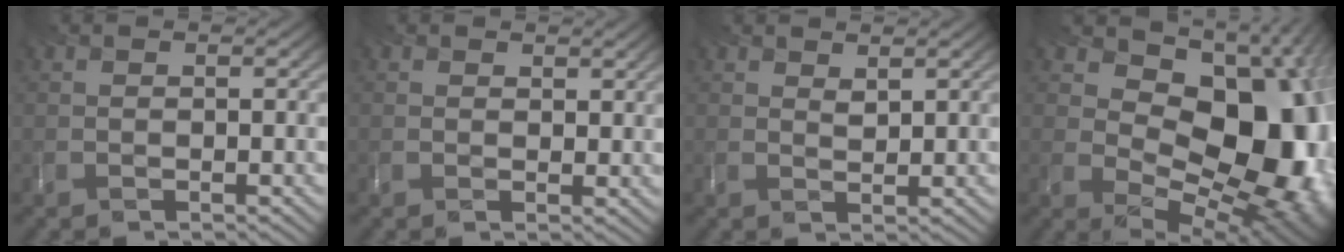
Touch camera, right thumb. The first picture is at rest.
{"total": 1.2, "force": [1.0, 0.6, 0.1], "torque": [-0.008, -0.008, 0.024]}
{"total": 1.4, "force": [1.3, 0.2, 0.0], "torque": [-0.006, -0.006, 0.032]}
{"total": 15.7, "force": [2.4, 10.7, 11.1], "torque": [-0.113, -0.023, 0.062]}